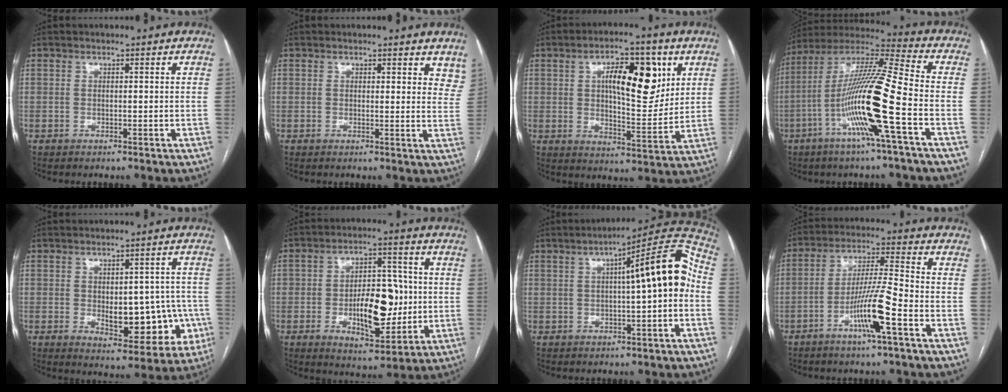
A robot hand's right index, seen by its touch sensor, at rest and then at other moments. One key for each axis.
{"total": 6.2, "fx": 5.2, "fy": 2.6, "fz": 2.2, "tx": -0.001, "ty": -0.013, "tz": 0.043}
{"total": 13.1, "fx": 4.6, "fy": 4.7, "fz": 11.4, "tx": -0.173, "ty": 0.013, "tz": 0.074}
{"total": 17.1, "fx": -5.3, "fy": -0.8, "fz": 16.3, "tx": -0.319, "ty": -0.002, "tz": -0.109}
{"total": 11.8, "fx": -2.5, "fy": 6.1, "fz": 9.7, "tx": -0.109, "ty": 0.022, "tz": -0.013}
{"total": 12.3, "fx": -1.5, "fy": 5.5, "fz": 10.9, "tx": -0.176, "ty": 0.012, "tz": -0.014}
{"total": 12.3, "fx": 0.6, "fy": 1.4, "fz": 12.2, "tx": -0.167, "ty": 0.040, "tz": 0.005}
{"total": 12.2, "fx": -5.5, "fy": -1.3, "fz": 10.8, "tx": -0.211, "ty": 0.000, "tz": -0.105}